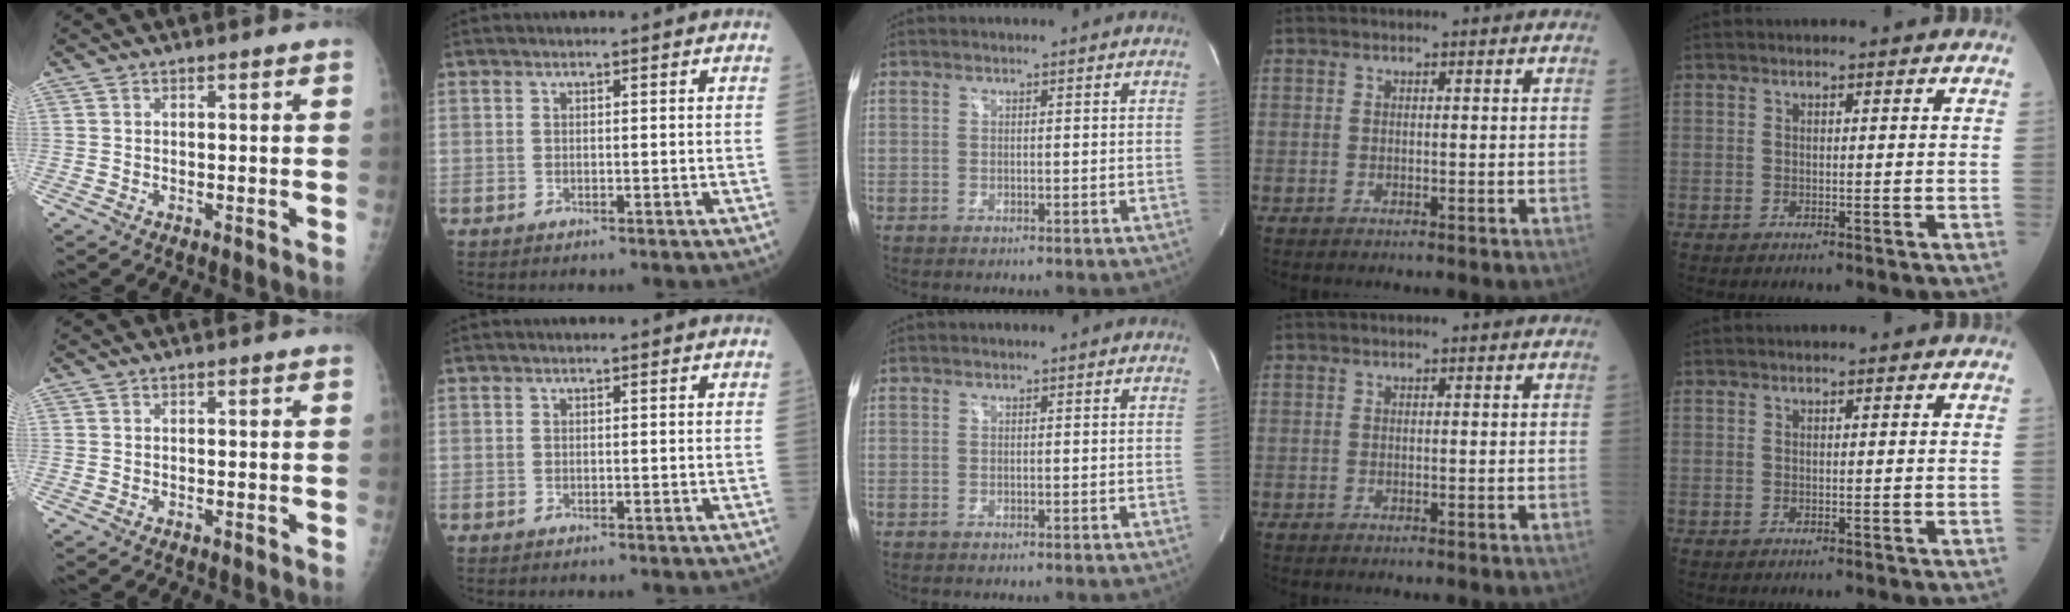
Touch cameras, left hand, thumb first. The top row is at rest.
{}